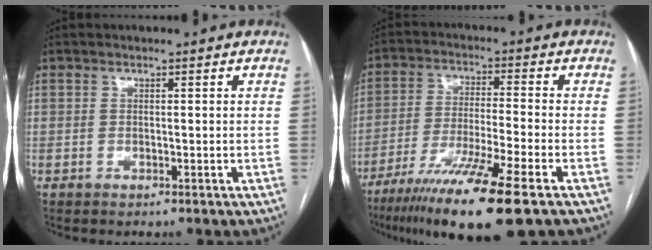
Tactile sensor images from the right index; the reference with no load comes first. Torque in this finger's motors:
{"motor_torque": [1.55, -0.59, 0.82, 0.21]}